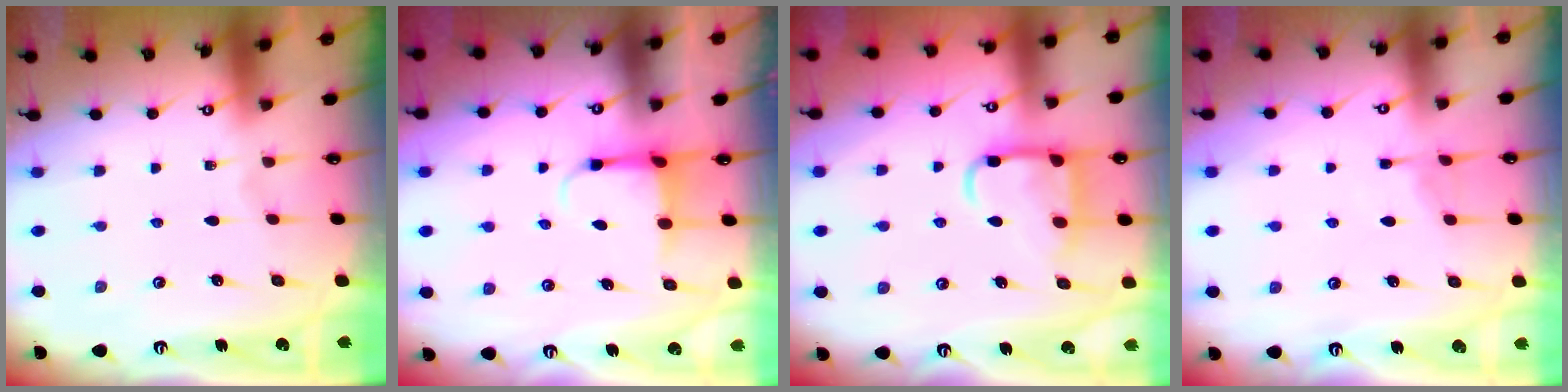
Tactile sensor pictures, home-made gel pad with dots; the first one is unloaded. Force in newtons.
{"total": 4.0, "press": 3.8, "slide": 1.2}
{"total": 11.7, "press": 11.6, "slide": 1.5}
{"total": 3.6, "press": 3.5, "slide": 0.5}